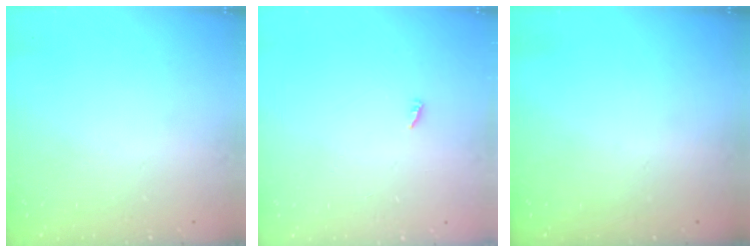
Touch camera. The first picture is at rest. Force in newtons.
{"total": 2.3, "press": 2.3, "slide": 0.2}
{"total": 0.0}